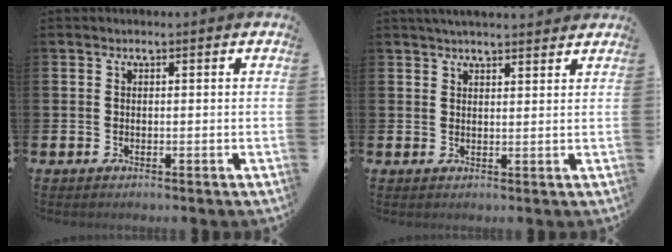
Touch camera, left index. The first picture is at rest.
{"total": 3.1, "force": [3.0, 0.4, 0.6], "torque": [-0.017, -0.008, 0.055]}